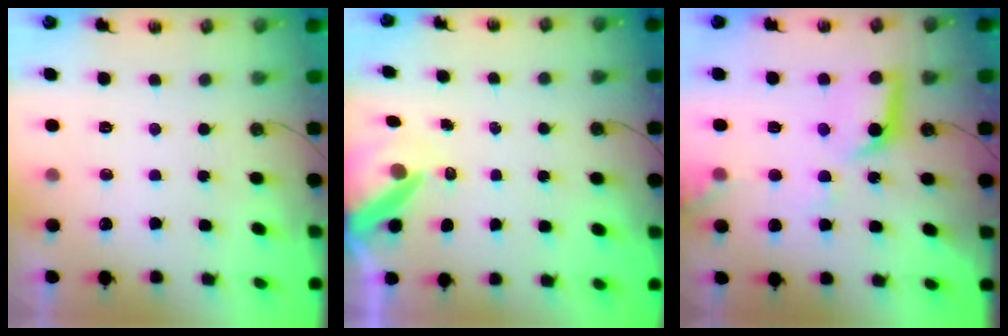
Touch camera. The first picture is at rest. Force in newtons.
{"total": 8.1, "press": 8.0, "slide": 1.0}
{"total": 14.1, "press": 14.1, "slide": 1.3}